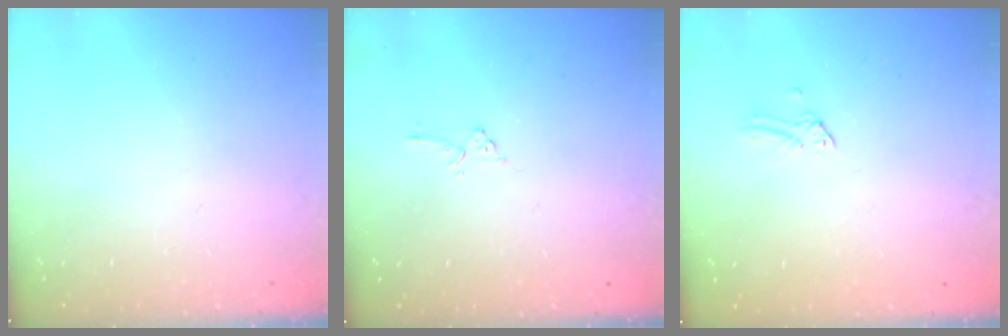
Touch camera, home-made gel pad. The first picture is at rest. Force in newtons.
{"total": 5.1, "press": 5.1, "slide": 0.4}
{"total": 0.0}